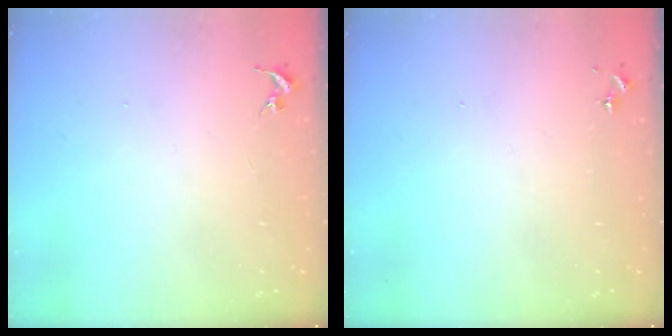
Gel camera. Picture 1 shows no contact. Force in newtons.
{"total": 0.0}